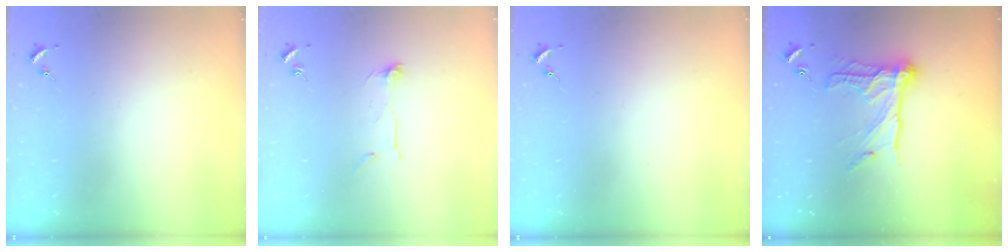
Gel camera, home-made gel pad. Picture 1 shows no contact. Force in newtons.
{"total": 5.6, "press": 5.6, "slide": 0.2}
{"total": 0.0}
{"total": 16.2, "press": 16.1, "slide": 1.5}